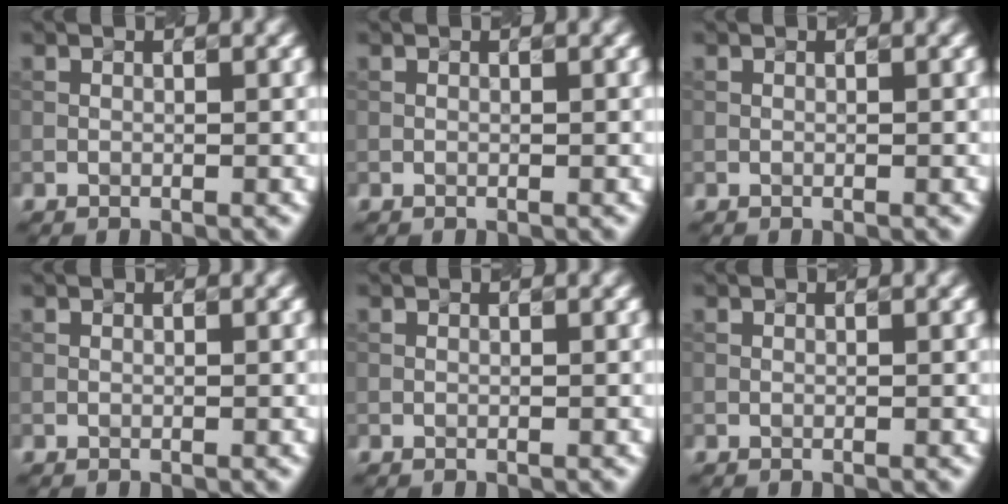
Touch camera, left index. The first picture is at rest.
{"total": 0.0}
{"total": 0.0}
{"total": 0.0}
{"total": 0.0}
{"total": 0.0}